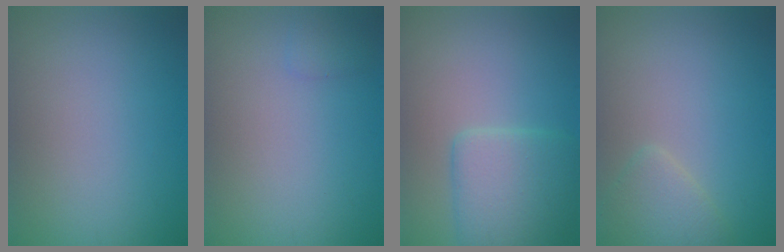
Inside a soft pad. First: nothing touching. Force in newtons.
{"total": 0.7, "press": 0.7, "slide": 0.0}
{"total": 4.6, "press": 4.6, "slide": 0.5}
{"total": 2.2, "press": 2.2, "slide": 0.1}